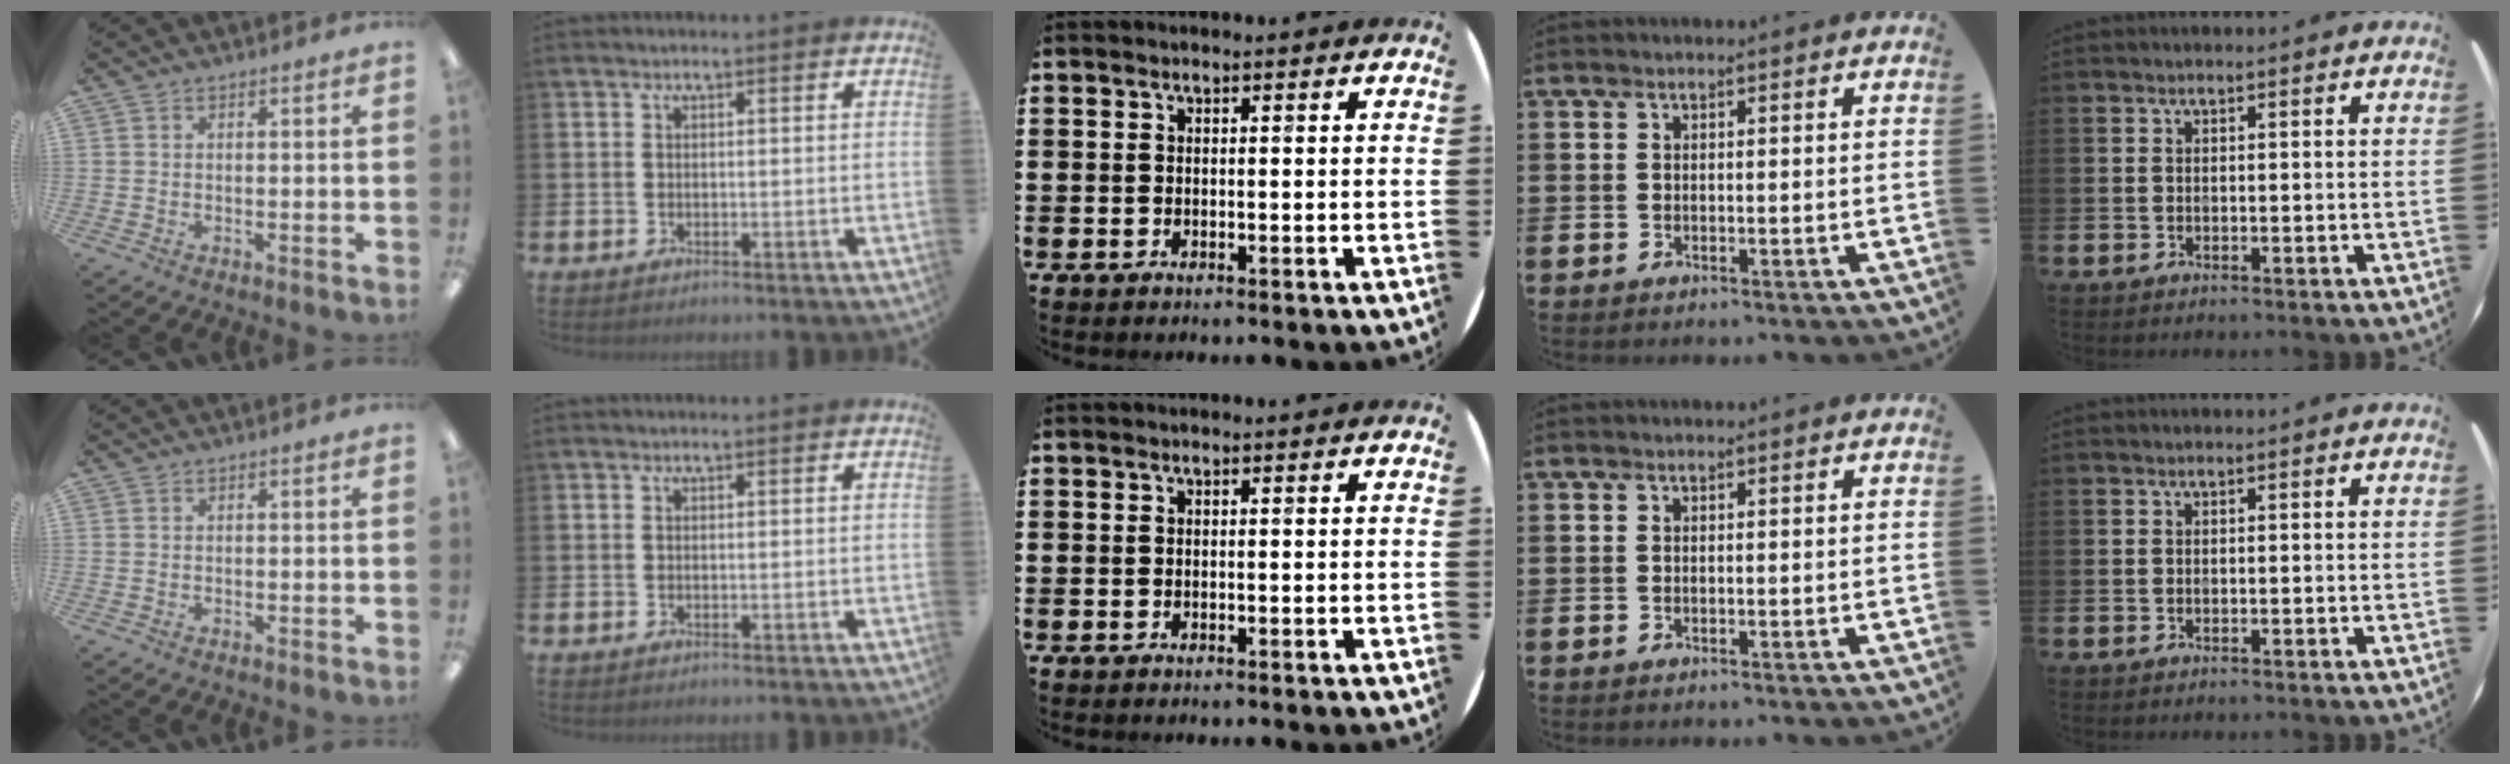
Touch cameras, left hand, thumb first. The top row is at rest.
{}